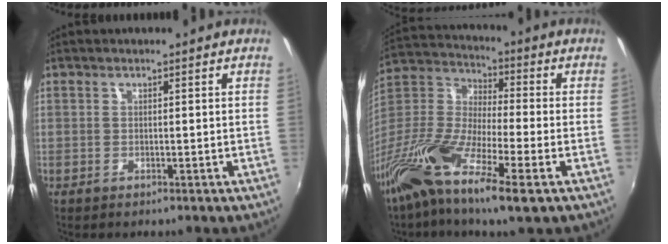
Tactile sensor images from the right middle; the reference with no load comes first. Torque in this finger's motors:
{"motor_torque": [1.04, -1.05, 0.58, 0.21]}